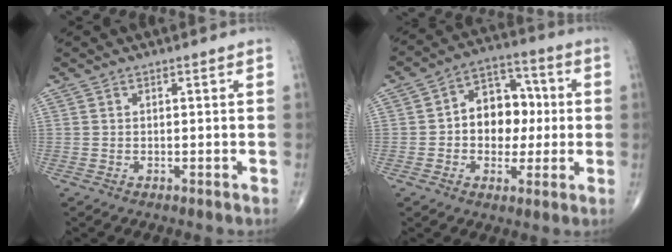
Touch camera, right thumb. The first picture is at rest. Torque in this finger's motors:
{"motor_torque": [-0.01, 0.24, 0.19, 0.00, 0.20]}